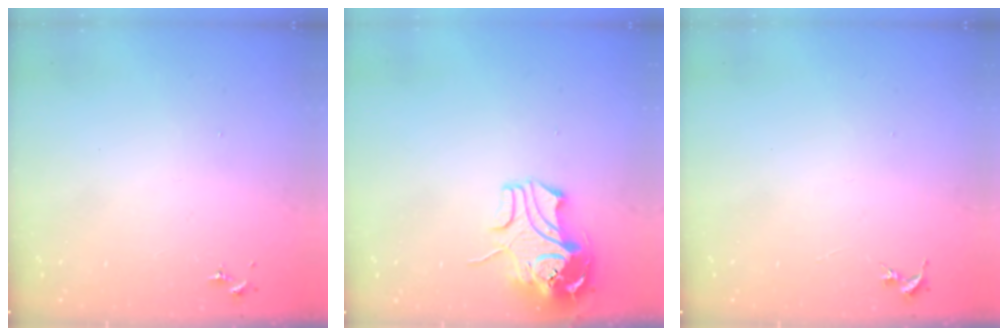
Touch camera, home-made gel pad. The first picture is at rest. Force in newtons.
{"total": 11.2, "press": 11.0, "slide": 1.6}
{"total": 0.0}